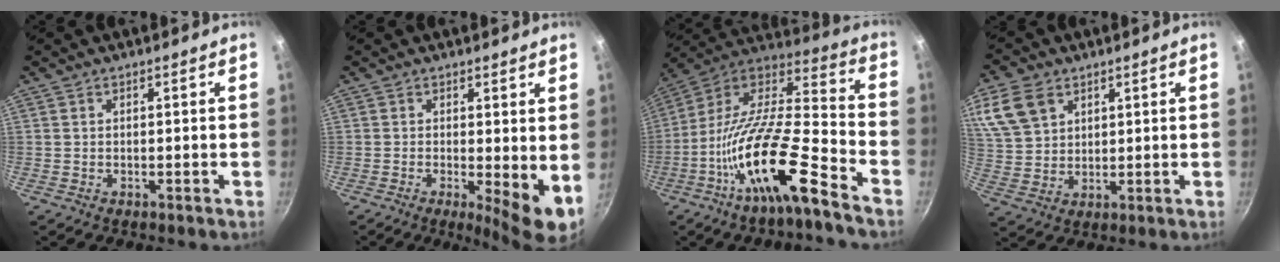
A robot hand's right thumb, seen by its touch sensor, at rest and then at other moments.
{"total": 5.6, "force": [0.0, 0.9, 5.5], "torque": [-0.073, -0.020, 0.005]}
{"total": 20.8, "force": [-10.8, 5.2, 17.0], "torque": [-0.289, 0.068, -0.214]}
{"total": 9.3, "force": [4.9, 6.4, 4.6], "torque": [-0.078, -0.013, 0.103]}